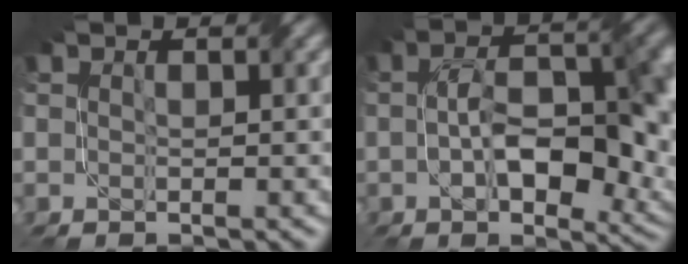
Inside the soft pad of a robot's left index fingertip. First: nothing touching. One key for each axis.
{"total": 11.0, "fx": -1.0, "fy": 5.2, "fz": 9.6, "tx": -0.145, "ty": 0.003, "tz": -0.015}